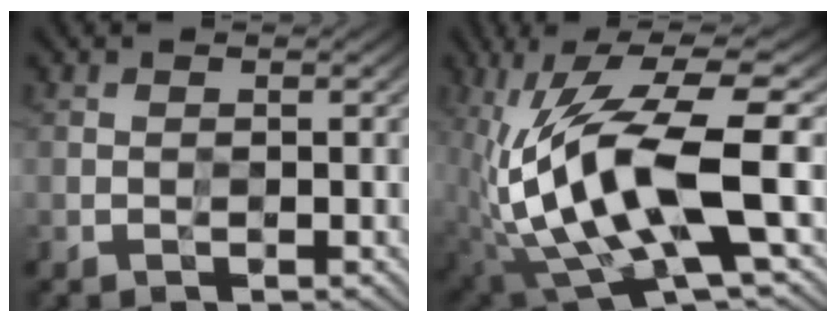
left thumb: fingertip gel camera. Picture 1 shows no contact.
{"total": 15.8, "force": [-2.1, 5.2, 14.8], "torque": [-0.293, -0.001, -0.031]}